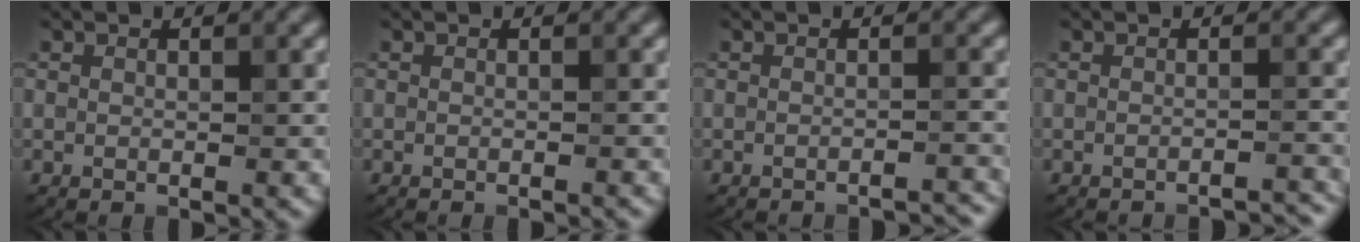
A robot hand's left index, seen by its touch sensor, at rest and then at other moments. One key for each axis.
{"total": 0.9, "fx": -0.7, "fy": 0.2, "fz": 0.5, "tx": 0.001, "ty": -0.004, "tz": -0.015}
{"total": 2.8, "fx": -2.6, "fy": 0.4, "fz": 1.0, "tx": -0.003, "ty": 0.009, "tz": -0.035}
{"total": 2.9, "fx": -2.7, "fy": 0.3, "fz": 1.0, "tx": -0.001, "ty": 0.009, "tz": -0.036}